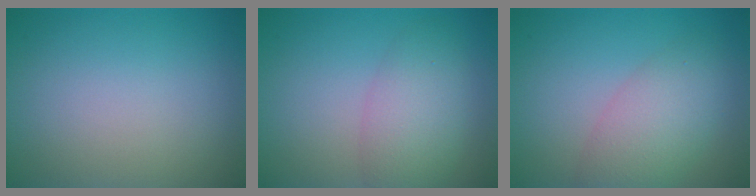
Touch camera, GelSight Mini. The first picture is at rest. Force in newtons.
{"total": 4.4, "press": 4.3, "slide": 0.2}
{"total": 4.7, "press": 4.7, "slide": 0.1}